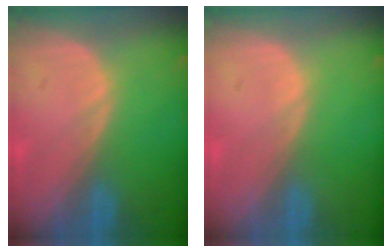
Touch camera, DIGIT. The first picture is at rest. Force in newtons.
{"total": 0.0}